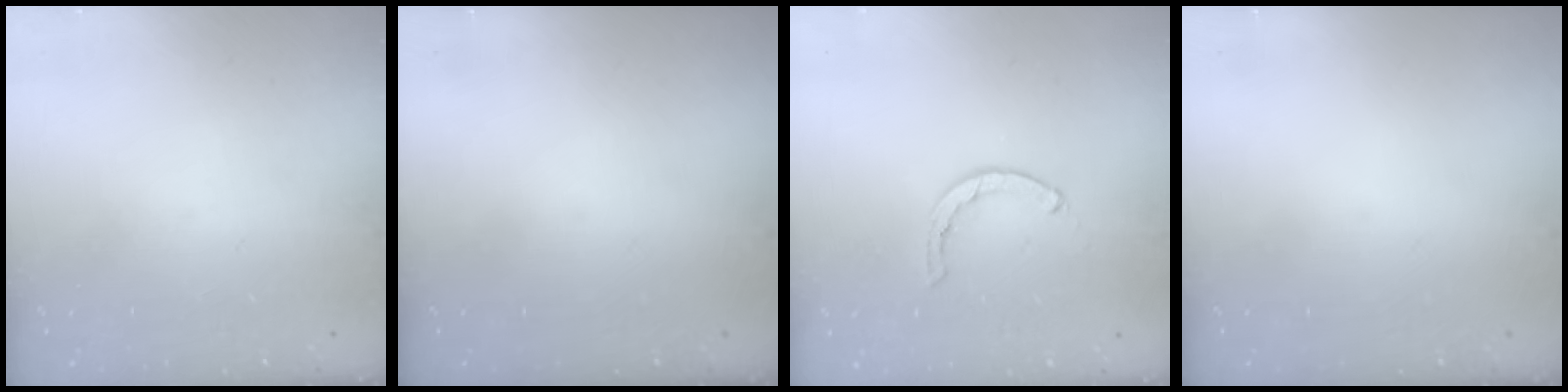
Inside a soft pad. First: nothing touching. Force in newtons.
{"total": 0.0}
{"total": 1.6, "press": 1.5, "slide": 0.4}
{"total": 0.0}